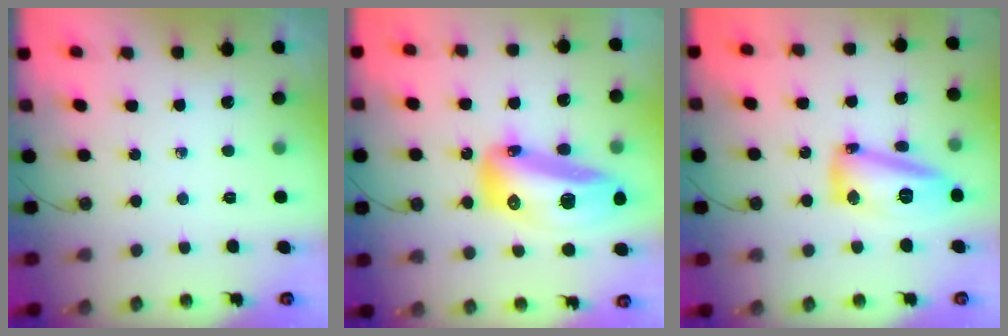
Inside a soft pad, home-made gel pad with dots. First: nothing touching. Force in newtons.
{"total": 22.0, "press": 21.8, "slide": 3.4}
{"total": 14.6, "press": 14.5, "slide": 2.0}